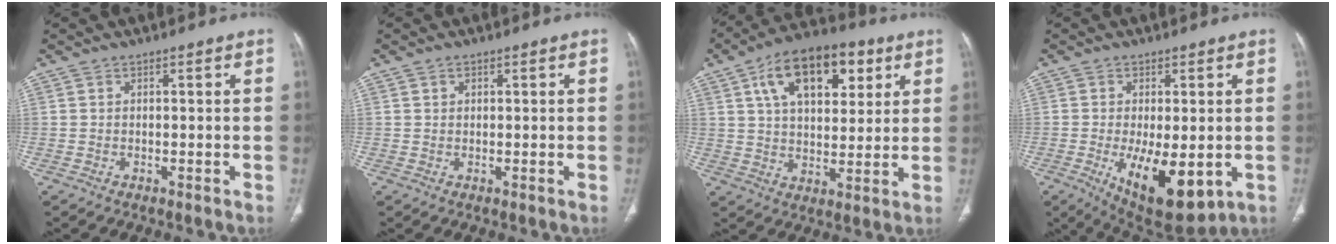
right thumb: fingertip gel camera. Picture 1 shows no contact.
{"total": 0.9, "force": [0.5, 0.7, 0.4], "torque": [0.000, 0.000, 0.009]}
{"total": 17.7, "force": [7.3, 9.8, 12.8], "torque": [-0.162, -0.006, 0.117]}
{"total": 13.4, "force": [-3.4, 5.8, 11.5], "torque": [-0.173, -0.021, -0.031]}